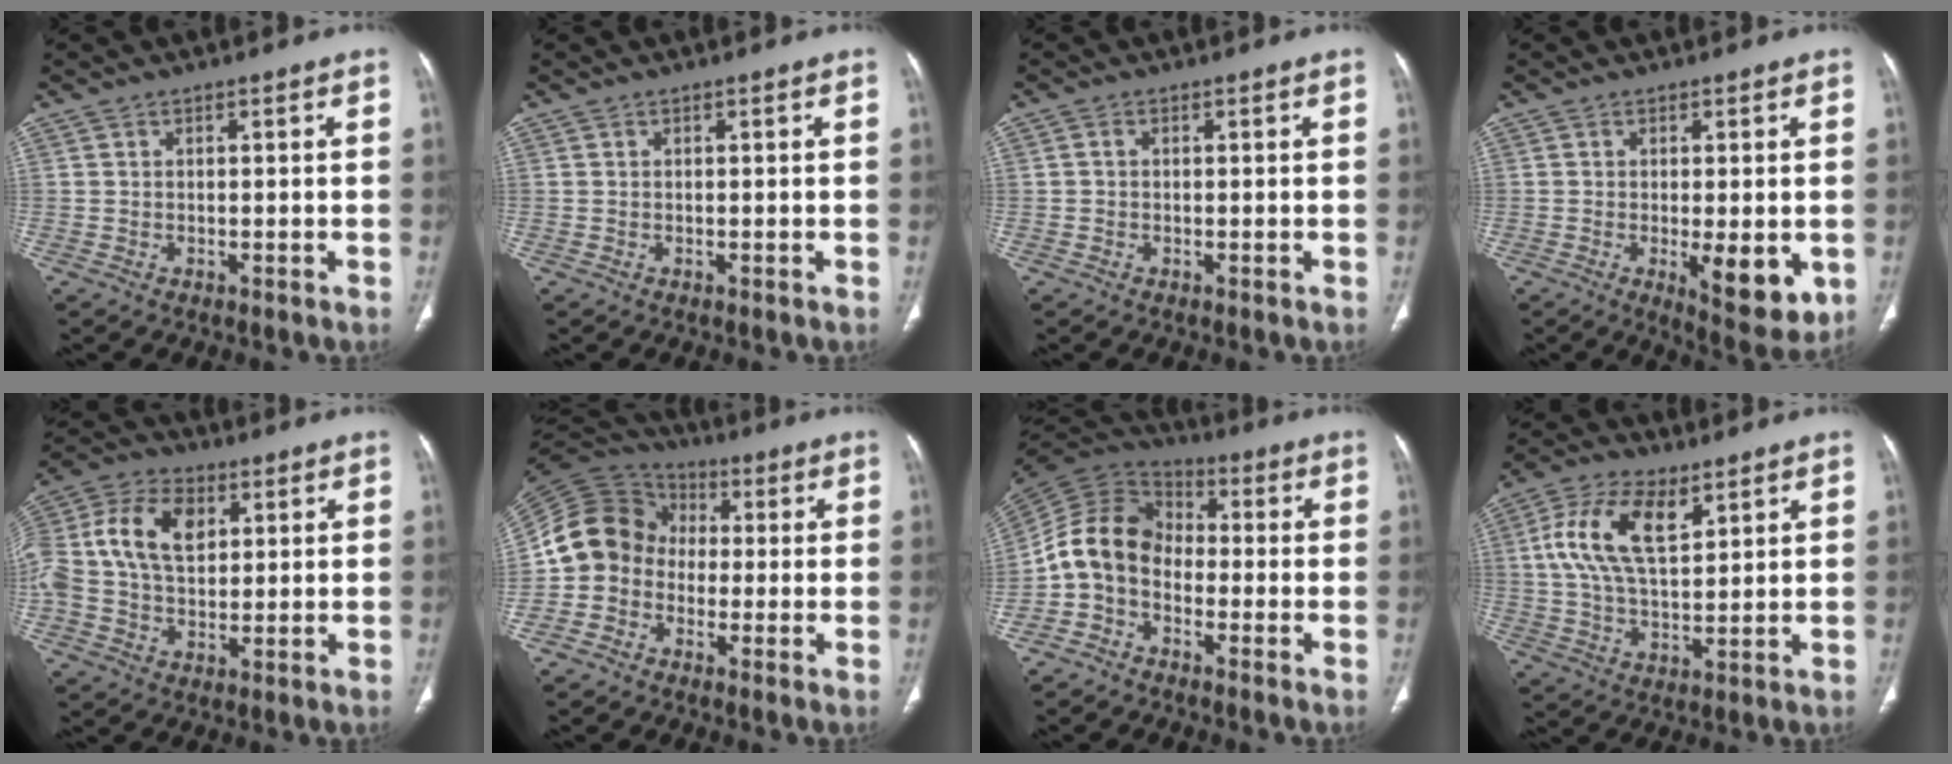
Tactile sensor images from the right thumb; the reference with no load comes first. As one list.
[{"total": 0.0}, {"total": 0.7, "force": [-0.1, 0.6, 0.4], "torque": [-0.006, 0.002, -0.004]}, {"total": 9.4, "force": [-2.1, 3.4, 8.6], "torque": [-0.110, -0.022, -0.021]}, {"total": 16.6, "force": [3.4, 11.3, 11.6], "torque": [-0.244, 0.014, 0.055]}, {"total": 12.0, "force": [-1.7, 10.6, 5.3], "torque": [-0.097, 0.043, -0.047]}, {"total": 10.7, "force": [-2.9, 8.0, 6.3], "torque": [-0.119, 0.053, -0.075]}, {"total": 12.9, "force": [4.8, 6.5, 10.1], "torque": [-0.191, -0.004, 0.089]}]